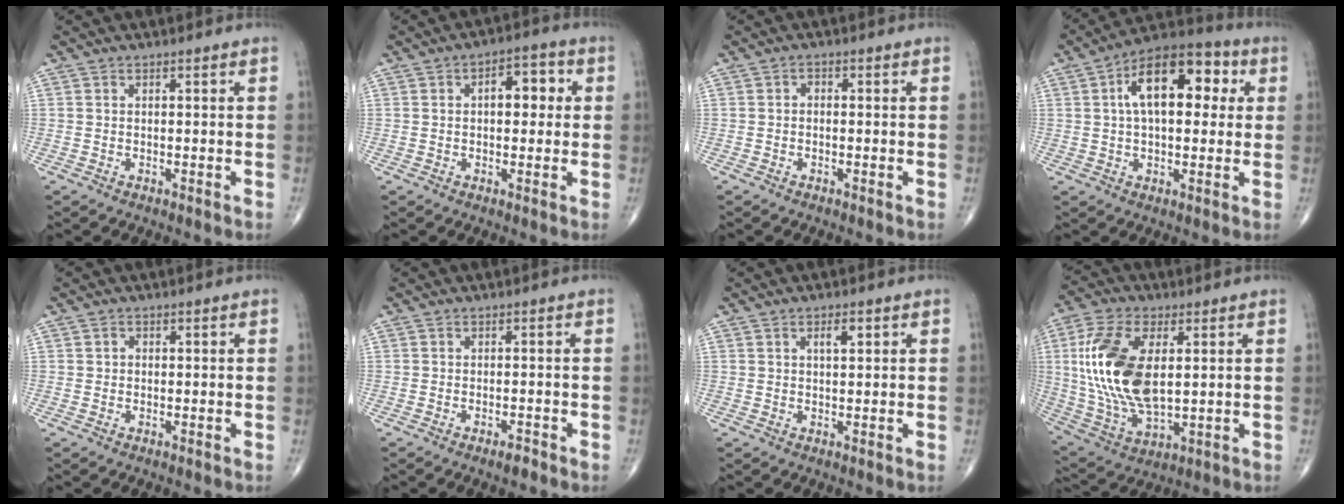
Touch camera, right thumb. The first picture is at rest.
{"total": 6.8, "force": [1.2, 3.8, 5.5], "torque": [-0.052, 0.016, 0.010]}
{"total": 1.0, "force": [-0.2, 0.7, 0.7], "torque": [-0.003, 0.002, -0.008]}
{"total": 16.3, "force": [3.9, 8.6, 13.2], "torque": [-0.180, 0.025, 0.052]}
{"total": 0.9, "force": [0.1, 0.9, 0.2], "torque": [0.001, 0.002, 0.000]}
{"total": 1.6, "force": [-1.1, 0.4, 1.0], "torque": [-0.018, 0.000, -0.019]}
{"total": 2.4, "force": [1.1, 1.1, 1.9], "torque": [-0.028, -0.003, 0.017]}
{"total": 19.3, "force": [2.9, 10.0, 16.3], "torque": [-0.337, -0.016, 0.060]}